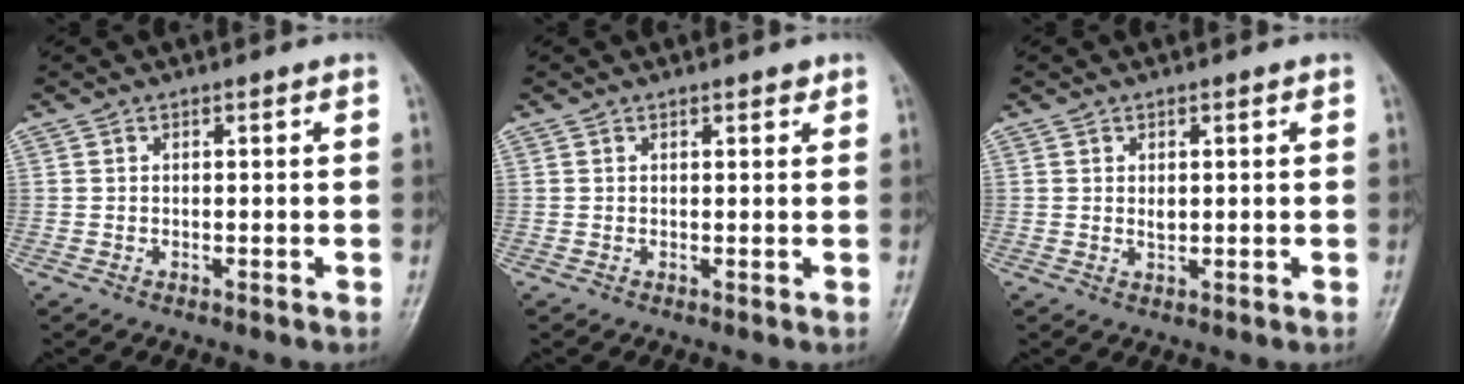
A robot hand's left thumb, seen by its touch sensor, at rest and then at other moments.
{"total": 1.2, "force": [0.8, 0.5, 0.7], "torque": [-0.003, -0.003, 0.009]}
{"total": 1.5, "force": [0.3, 0.9, 1.1], "torque": [-0.016, -0.004, 0.007]}